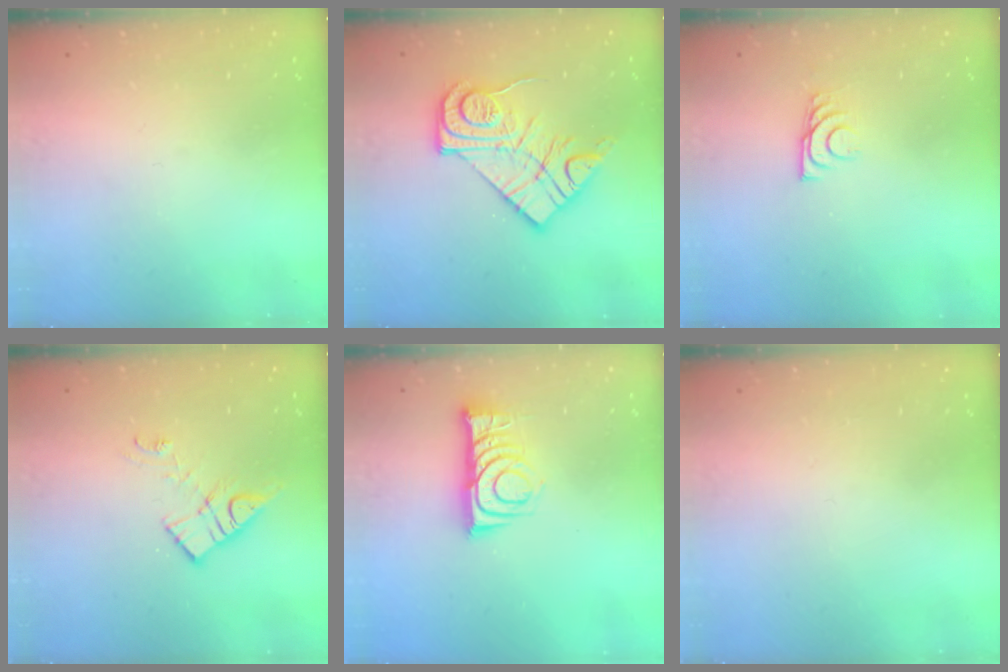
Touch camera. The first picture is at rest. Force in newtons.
{"total": 14.3, "press": 14.3, "slide": 1.0}
{"total": 5.7, "press": 5.6, "slide": 0.8}
{"total": 9.8, "press": 9.7, "slide": 0.6}
{"total": 11.1, "press": 11.0, "slide": 1.0}
{"total": 1.8, "press": 1.8, "slide": 0.1}